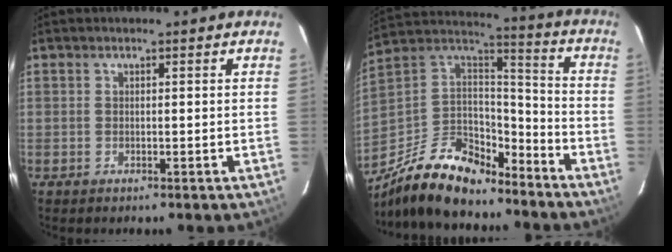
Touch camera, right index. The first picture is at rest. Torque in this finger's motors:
{"motor_torque": [1.06, -1.08, 0.58, 0.09]}